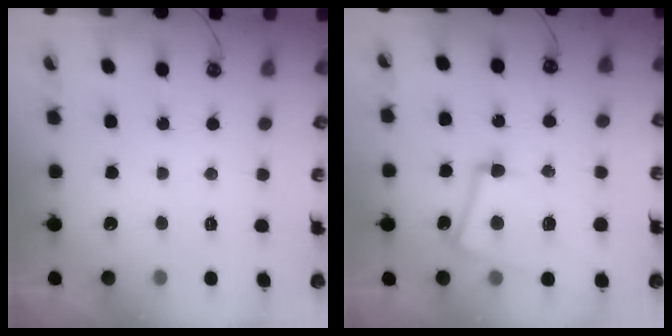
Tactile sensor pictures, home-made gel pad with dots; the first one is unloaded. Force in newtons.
{"total": 9.4, "press": 9.1, "slide": 2.1}